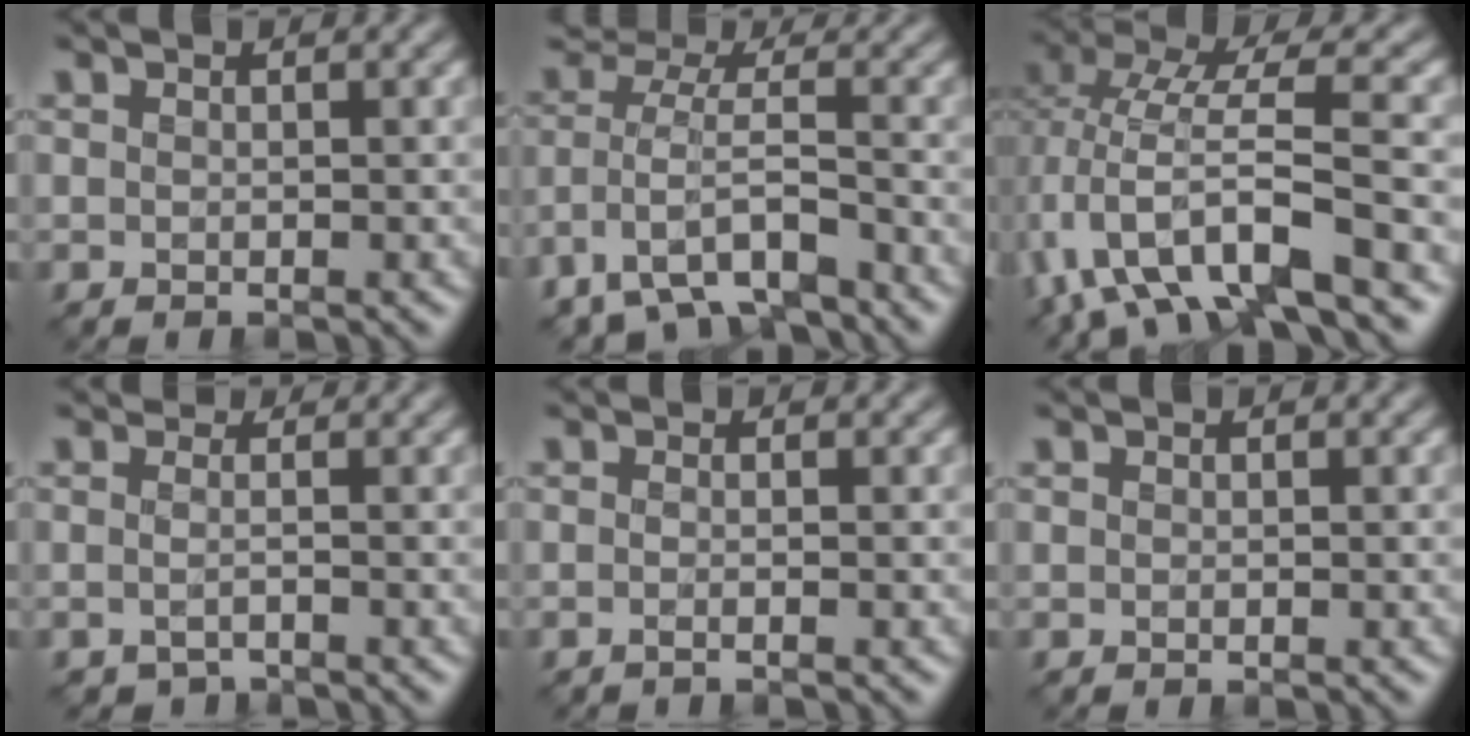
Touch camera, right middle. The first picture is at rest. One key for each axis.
{"total": 6.2, "fx": -4.6, "fy": 2.7, "fz": 3.1, "tx": -0.054, "ty": -0.005, "tz": -0.089}
{"total": 8.8, "fx": -3.9, "fy": 2.6, "fz": 7.4, "tx": -0.141, "ty": 0.015, "tz": -0.083}
{"total": 1.0, "fx": -0.8, "fy": 0.6, "fz": 0.4, "tx": -0.006, "ty": -0.005, "tz": -0.016}
{"total": 0.7, "fx": -0.3, "fy": 0.1, "fz": 0.7, "tx": -0.013, "ty": -0.010, "tz": -0.011}
{"total": 0.0}